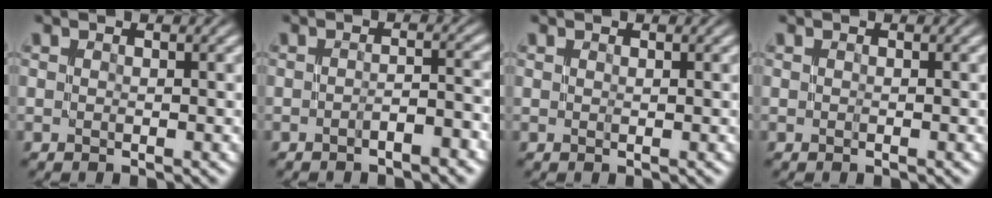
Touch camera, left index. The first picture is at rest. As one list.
[{"total": 2.1, "force": [-1.3, 0.3, 1.7], "torque": [-0.025, 0.009, -0.022]}, {"total": 0.0}, {"total": 0.0}]